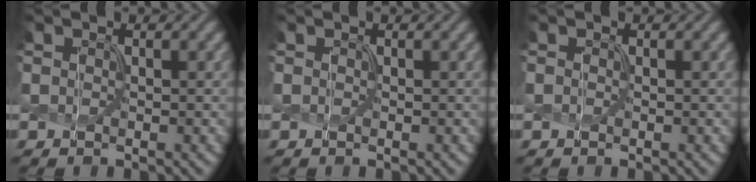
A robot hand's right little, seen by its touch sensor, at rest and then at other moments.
{"total": 0.0}
{"total": 0.0}